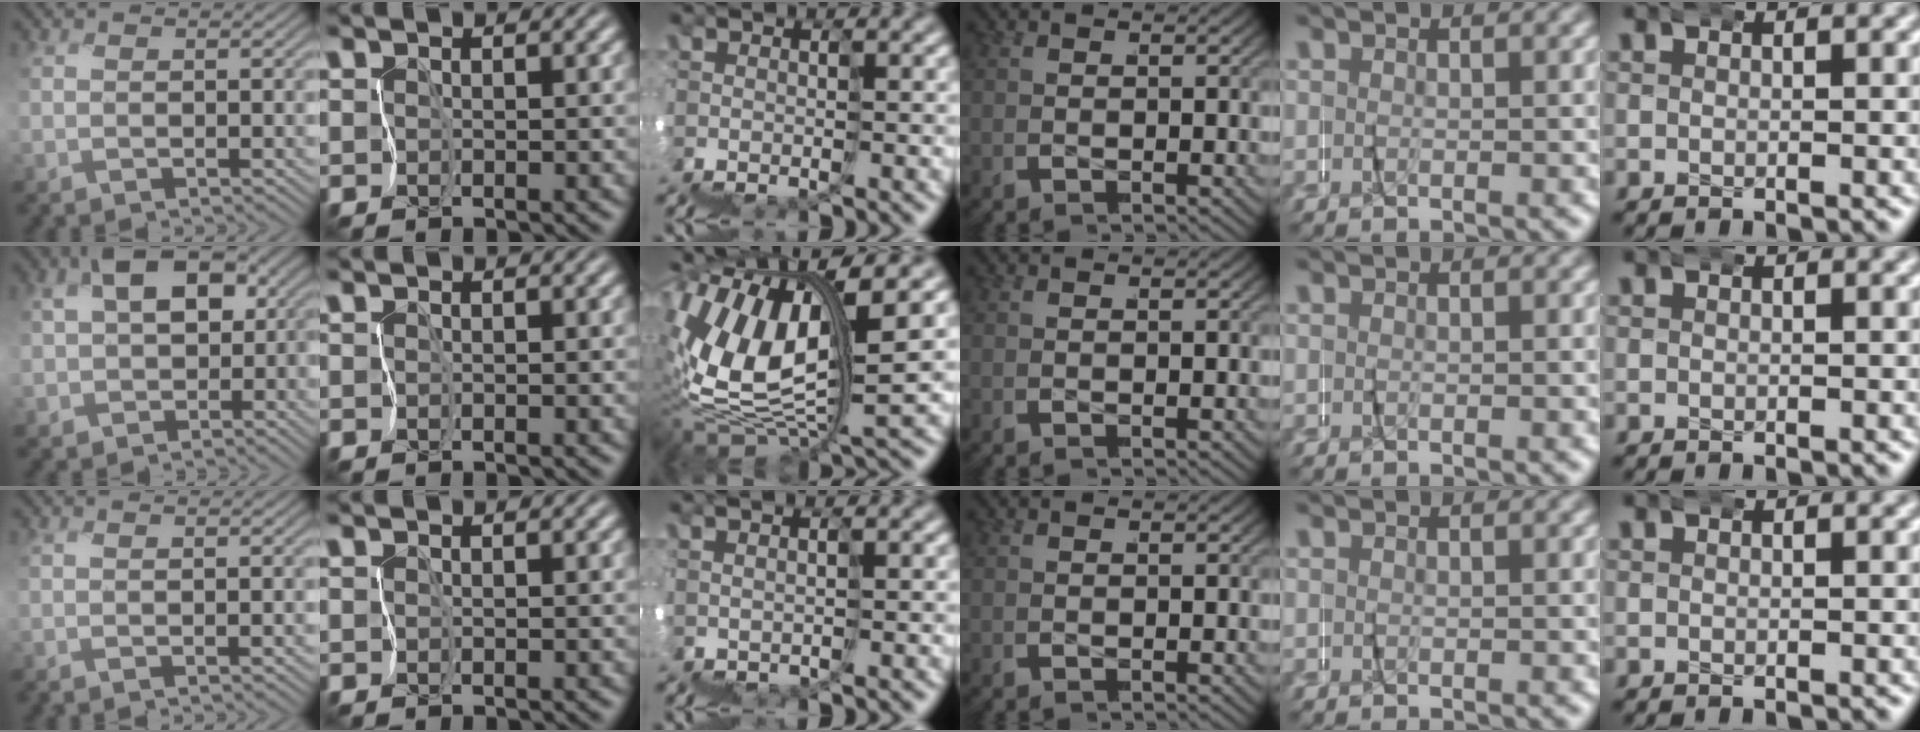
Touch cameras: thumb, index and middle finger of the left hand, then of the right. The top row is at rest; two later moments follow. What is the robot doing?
{"motion": "wrap", "object": "netting"}